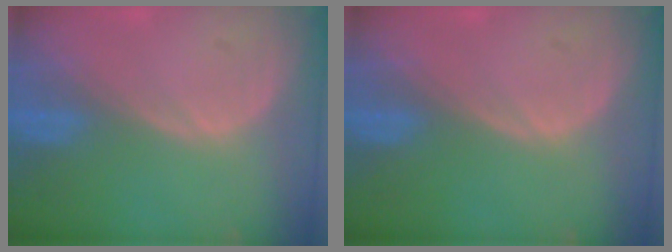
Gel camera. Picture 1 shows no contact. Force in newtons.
{"total": 0.0}